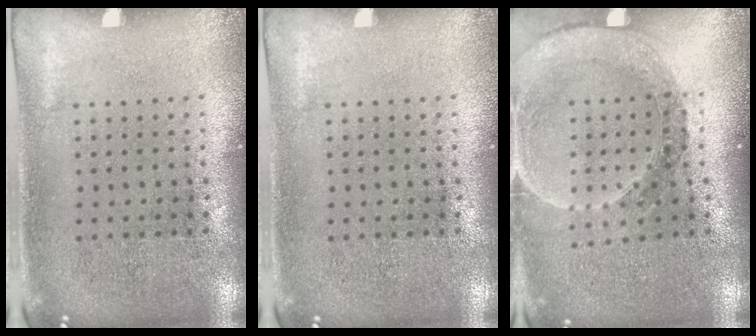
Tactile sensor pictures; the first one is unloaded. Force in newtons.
{"total": 0.0}
{"total": 1.5, "press": 1.5, "slide": 0.2}